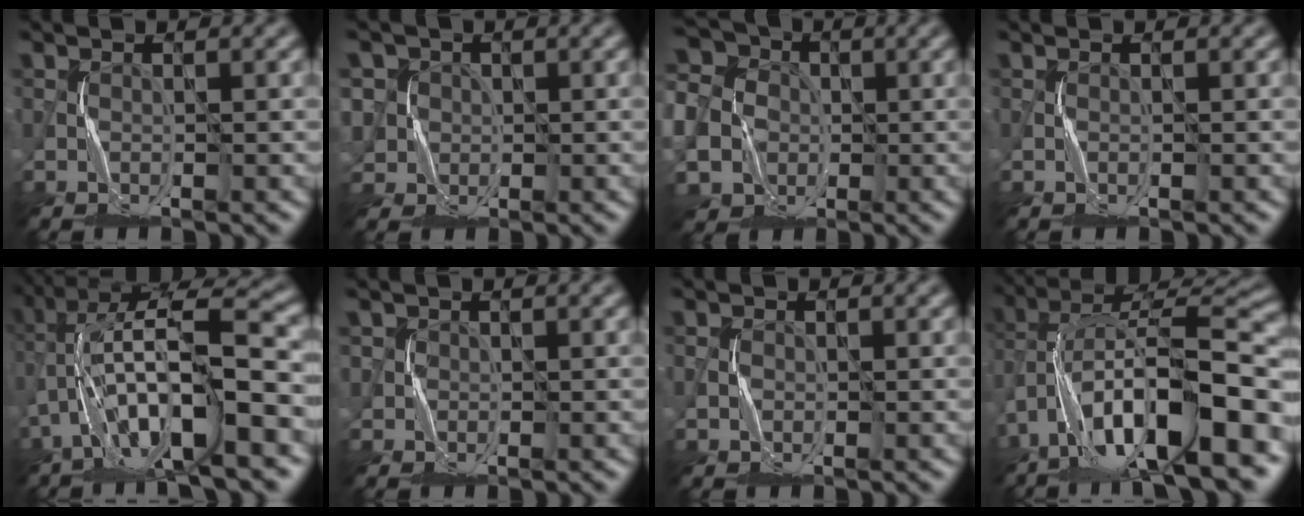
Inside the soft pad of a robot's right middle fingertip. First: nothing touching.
{"total": 5.1, "force": [0.2, 5.0, 0.8], "torque": [-0.015, 0.018, -0.020]}
{"total": 11.8, "force": [-3.1, 10.3, 4.8], "torque": [-0.116, -0.024, -0.082]}
{"total": 0.0}
{"total": 11.7, "force": [-2.0, 3.2, 11.1], "torque": [-0.197, 0.027, -0.032]}
{"total": 1.4, "force": [0.4, 1.3, -0.1], "torque": [0.021, 0.002, -0.004]}
{"total": 1.1, "force": [0.0, 1.0, 0.5], "torque": [-0.005, -0.004, 0.003]}
{"total": 14.4, "force": [-5.3, 4.8, 12.5], "torque": [-0.204, 0.029, -0.081]}